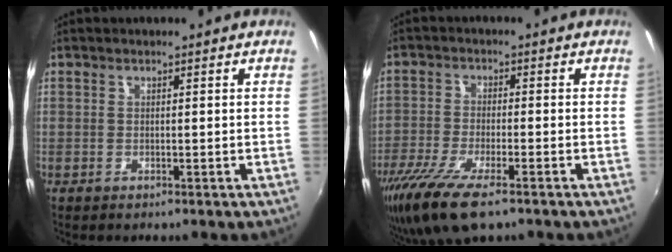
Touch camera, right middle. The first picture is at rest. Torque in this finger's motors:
{"motor_torque": [1.16, -0.98, 0.28, 0.17]}